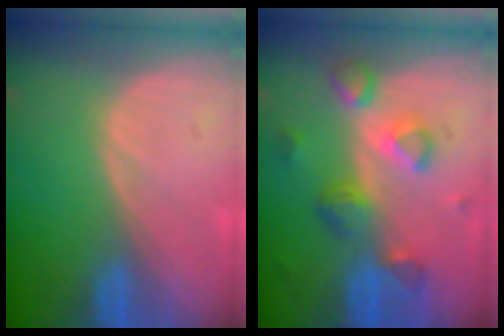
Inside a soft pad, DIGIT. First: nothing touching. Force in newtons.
{"total": 7.8, "press": 6.9, "slide": 3.5}